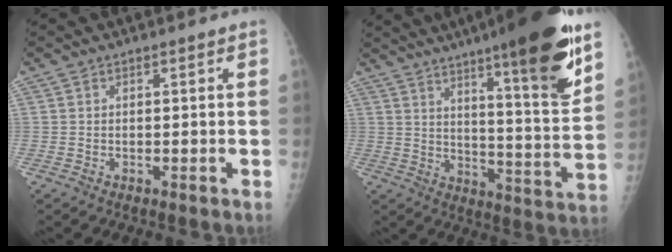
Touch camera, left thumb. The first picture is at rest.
{"total": 20.8, "force": [12.6, 2.5, 16.3], "torque": [-0.214, -0.066, 0.189]}